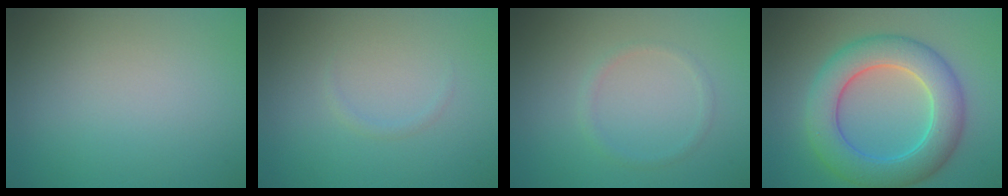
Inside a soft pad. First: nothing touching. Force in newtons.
{"total": 0.5, "press": 0.5, "slide": 0.0}
{"total": 1.0, "press": 0.9, "slide": 0.0}
{"total": 7.7, "press": 7.7, "slide": 0.3}